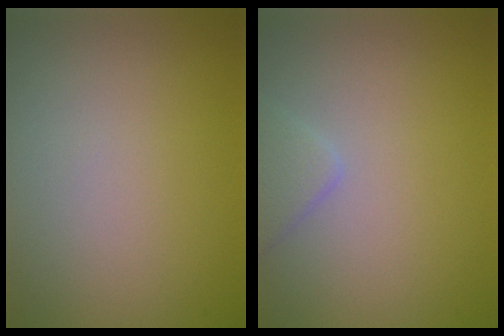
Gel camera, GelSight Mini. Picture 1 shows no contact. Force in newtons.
{"total": 1.6, "press": 1.6, "slide": 0.1}